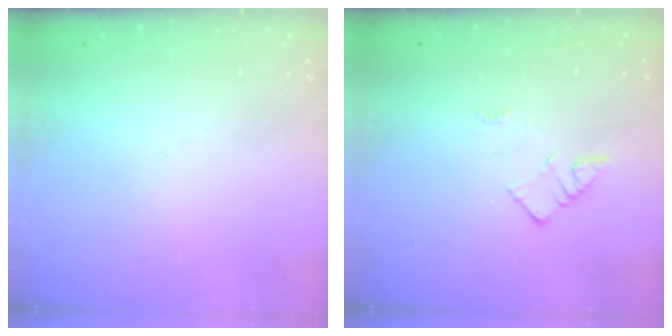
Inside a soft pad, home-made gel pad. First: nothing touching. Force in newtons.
{"total": 2.3, "press": 2.3, "slide": 0.3}